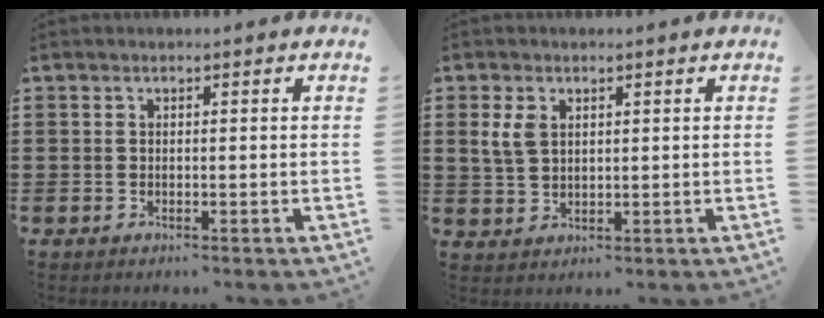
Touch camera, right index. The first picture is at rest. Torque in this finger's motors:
{"motor_torque": [0.19, 0.06, 0.32, 0.07]}